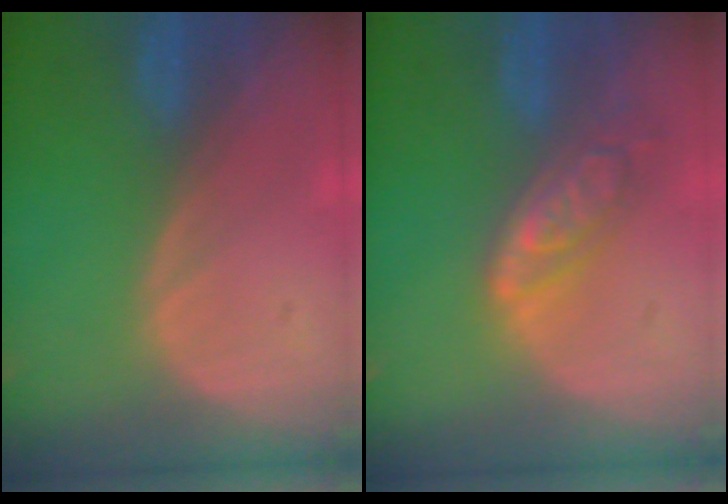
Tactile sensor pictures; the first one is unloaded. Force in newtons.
{"total": 6.3, "press": 5.6, "slide": 2.9}